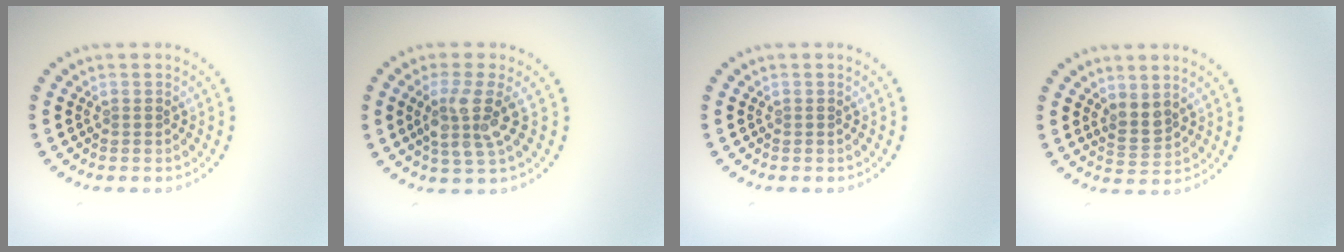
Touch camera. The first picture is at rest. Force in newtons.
{"total": 3.6, "press": 3.0, "slide": 2.0}
{"total": 0.0}
{"total": 2.0, "press": 1.6, "slide": 1.1}